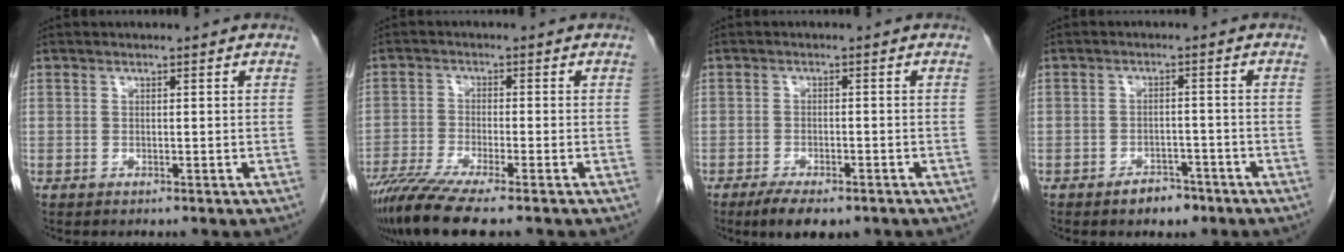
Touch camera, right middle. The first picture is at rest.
{"total": 8.3, "force": [-6.4, -0.1, 5.3], "torque": [-0.091, -0.022, -0.110]}
{"total": 6.0, "force": [-4.3, 2.0, 3.6], "torque": [-0.055, -0.007, -0.065]}
{"total": 3.5, "force": [-2.5, 1.9, 1.5], "torque": [-0.020, 0.005, -0.031]}